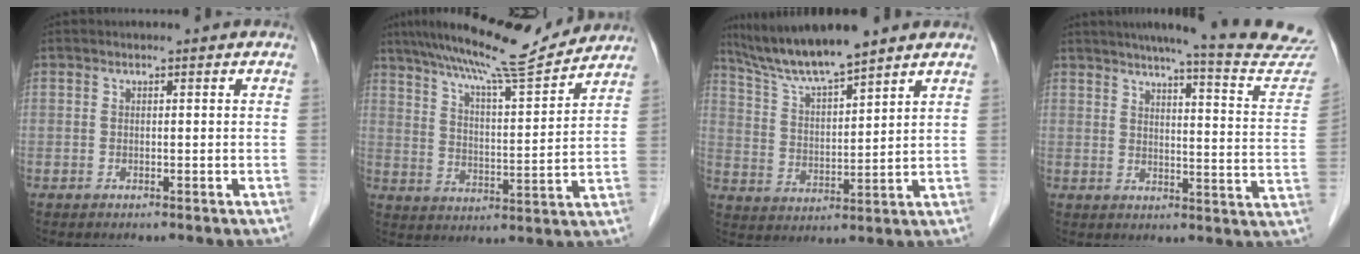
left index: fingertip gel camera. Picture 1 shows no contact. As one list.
[{"total": 14.7, "force": [13.4, 0.2, 6.1], "torque": [-0.109, 0.007, 0.206]}, {"total": 10.0, "force": [8.8, 0.1, 4.6], "torque": [-0.093, 0.008, 0.167]}, {"total": 20.4, "force": [18.9, 0.5, 7.7], "torque": [-0.096, -0.071, 0.211]}]